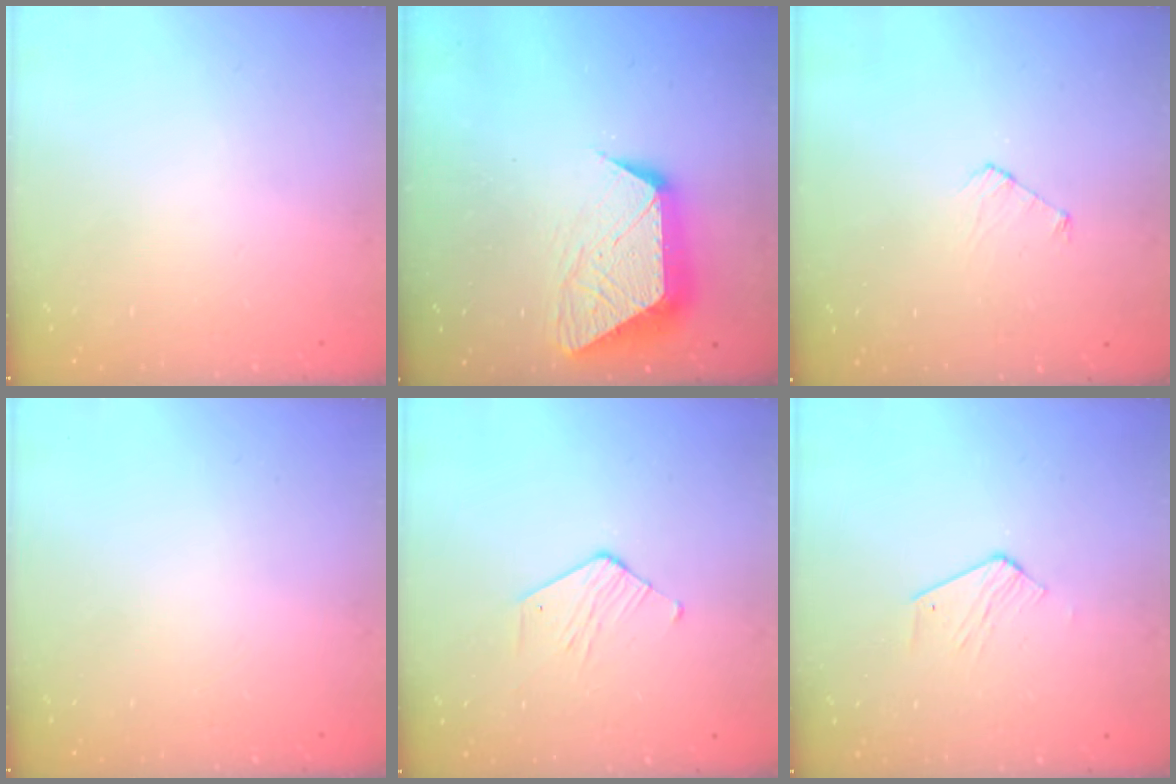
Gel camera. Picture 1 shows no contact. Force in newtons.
{"total": 13.5, "press": 13.5, "slide": 1.0}
{"total": 3.7, "press": 3.6, "slide": 0.3}
{"total": 0.0}
{"total": 3.9, "press": 3.9, "slide": 0.4}
{"total": 2.6, "press": 2.6, "slide": 0.2}